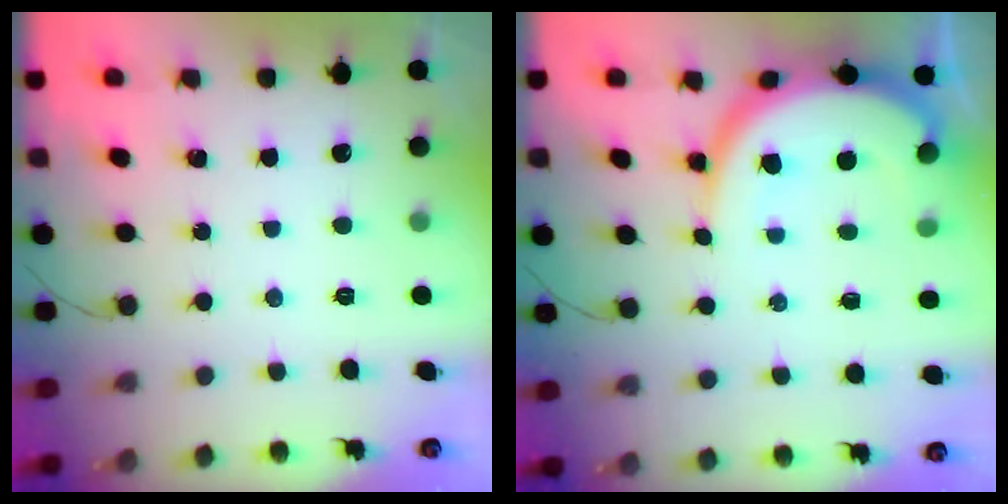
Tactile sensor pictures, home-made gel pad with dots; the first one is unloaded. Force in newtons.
{"total": 11.0, "press": 11.0, "slide": 0.9}